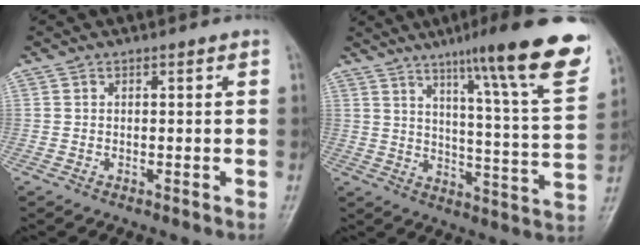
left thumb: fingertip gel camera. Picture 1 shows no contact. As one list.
[{"total": 21.7, "force": [13.6, 1.9, 16.8], "torque": [-0.209, -0.056, 0.185]}]